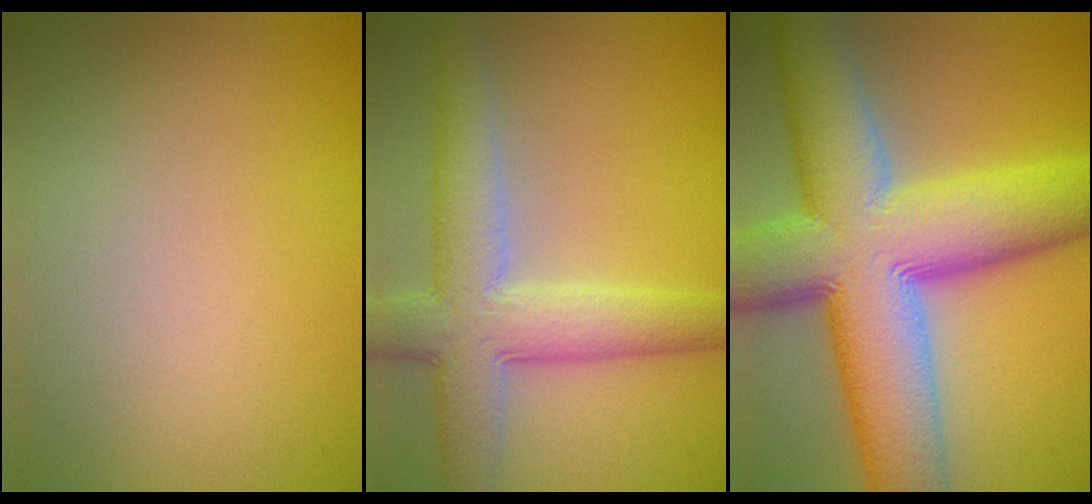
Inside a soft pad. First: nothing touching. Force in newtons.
{"total": 6.9, "press": 6.9, "slide": 0.3}
{"total": 15.9, "press": 15.9, "slide": 0.8}